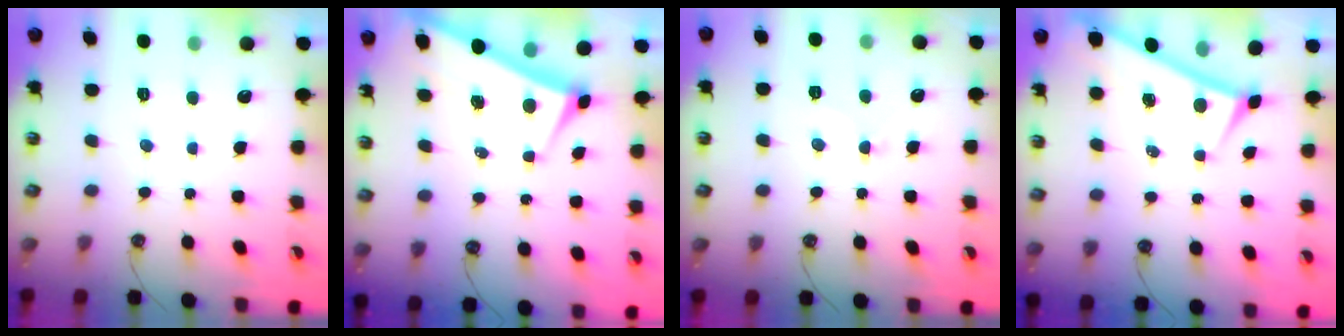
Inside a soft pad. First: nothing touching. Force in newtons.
{"total": 3.1, "press": 3.0, "slide": 0.8}
{"total": 1.8, "press": 1.7, "slide": 0.6}
{"total": 0.0}